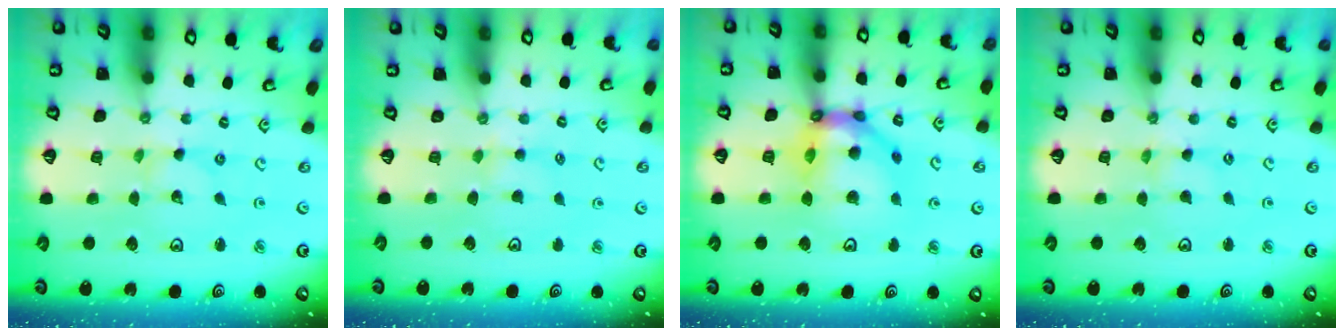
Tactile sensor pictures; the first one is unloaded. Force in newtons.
{"total": 3.7, "press": 3.6, "slide": 0.4}
{"total": 13.6, "press": 13.6, "slide": 1.4}
{"total": 0.0}